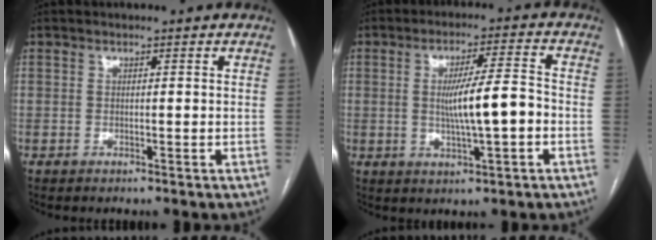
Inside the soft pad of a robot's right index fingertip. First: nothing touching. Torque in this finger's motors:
{"motor_torque": [1.05, -0.46, 0.69, 0.15]}